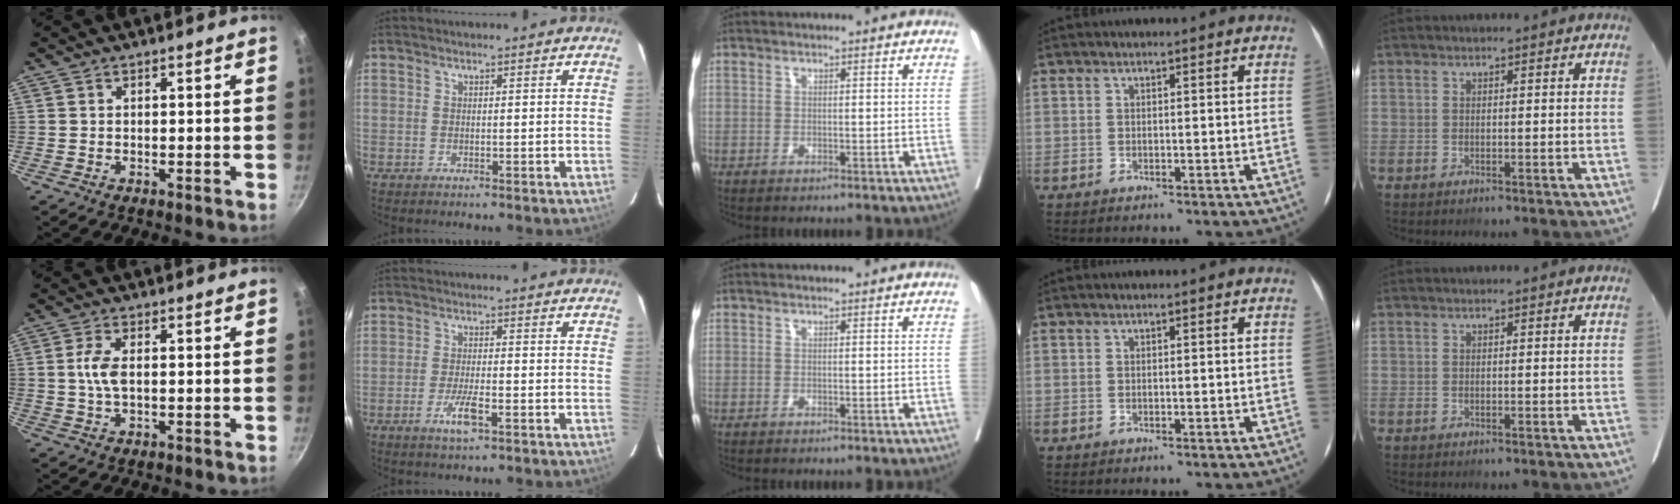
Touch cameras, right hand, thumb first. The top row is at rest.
{"thumb": {"total": 4.4, "force": [0.2, 2.1, 3.9], "torque": [-0.092, 0.003, 0.002]}, "index": {"total": 4.4, "force": [-2.1, 0.6, 3.8], "torque": [-0.075, -0.006, -0.038]}}